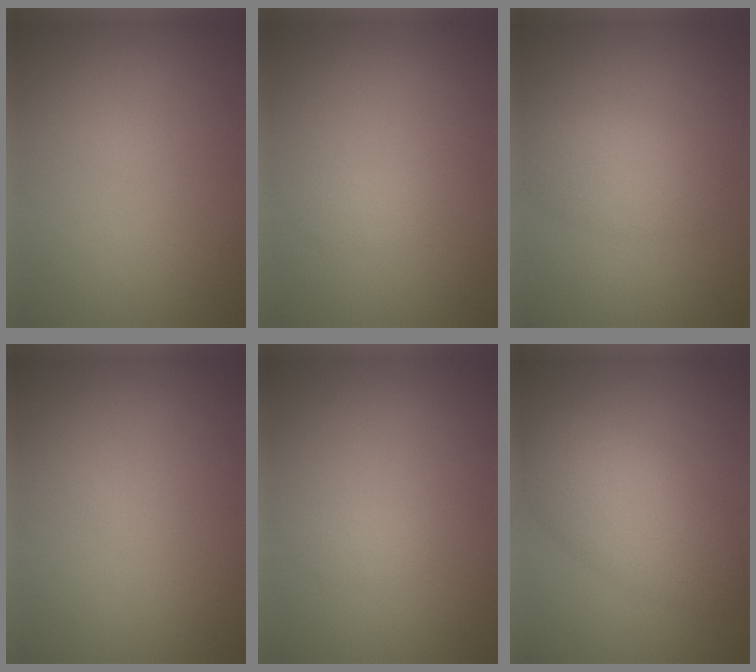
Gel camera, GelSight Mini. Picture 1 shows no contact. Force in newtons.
{"total": 0.7, "press": 0.7, "slide": 0.0}
{"total": 2.8, "press": 2.8, "slide": 0.1}
{"total": 0.0}
{"total": 0.7, "press": 0.7, "slide": 0.0}
{"total": 5.6, "press": 5.5, "slide": 0.2}